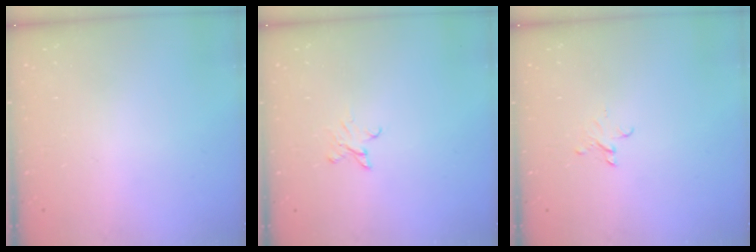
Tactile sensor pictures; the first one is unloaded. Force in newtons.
{"total": 2.8, "press": 2.8, "slide": 0.3}
{"total": 2.6, "press": 2.6, "slide": 0.2}